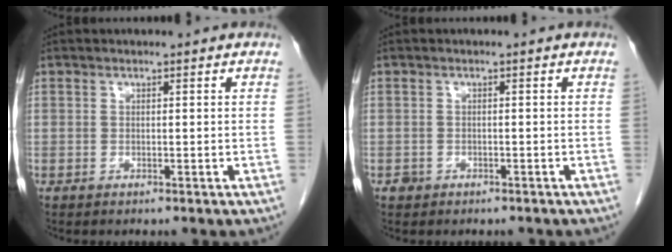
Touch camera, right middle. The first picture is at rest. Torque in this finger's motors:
{"motor_torque": [-0.03, 0.07, 0.00, 0.00]}